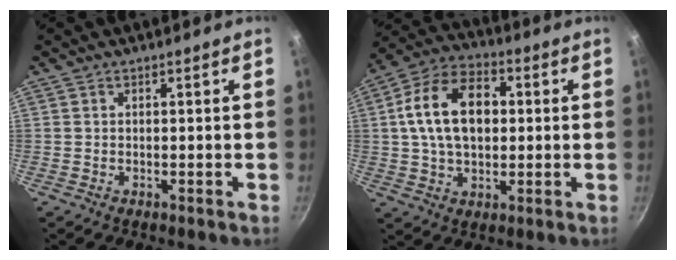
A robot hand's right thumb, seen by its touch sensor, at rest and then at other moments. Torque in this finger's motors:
{"motor_torque": [0.35, 3.38, 0.93, -0.42, 0.17]}